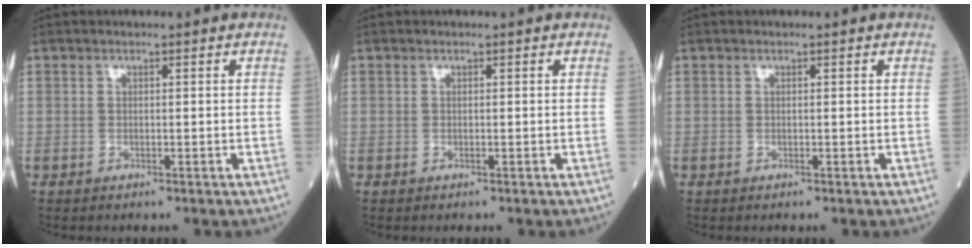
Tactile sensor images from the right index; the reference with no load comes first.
{"total": 0.0}
{"total": 0.0}